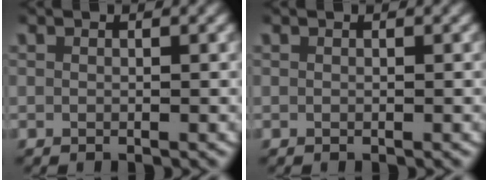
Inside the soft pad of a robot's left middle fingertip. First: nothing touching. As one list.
[{"total": 0.0}]